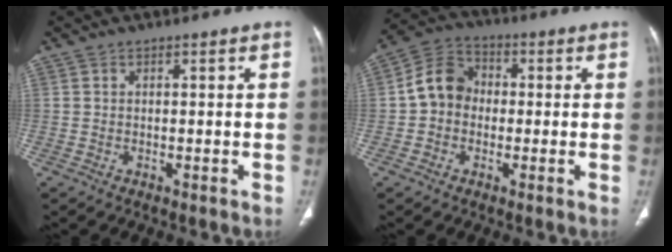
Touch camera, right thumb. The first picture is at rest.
{"total": 8.3, "force": [-0.4, 7.0, 4.4], "torque": [-0.060, 0.028, -0.023]}